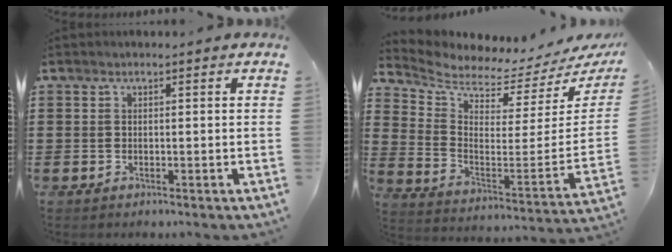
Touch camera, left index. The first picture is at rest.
{"total": 3.8, "force": [3.6, 0.4, 1.0], "torque": [-0.047, -0.056, 0.057]}